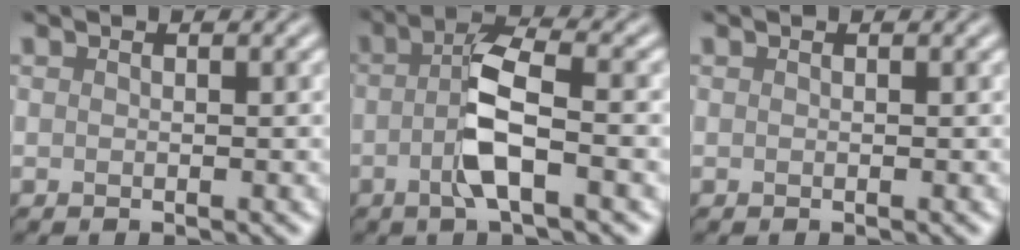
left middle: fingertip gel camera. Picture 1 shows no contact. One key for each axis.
{"total": 5.1, "fx": -1.2, "fy": 1.2, "fz": 4.8, "tx": -0.094, "ty": 0.009, "tz": -0.030}
{"total": 0.0}